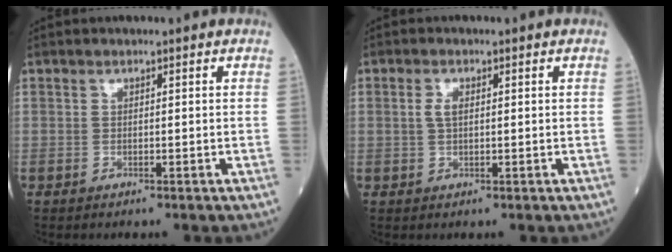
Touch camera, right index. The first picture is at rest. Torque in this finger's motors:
{"motor_torque": [0.26, 0.21, -0.01, 0.04]}